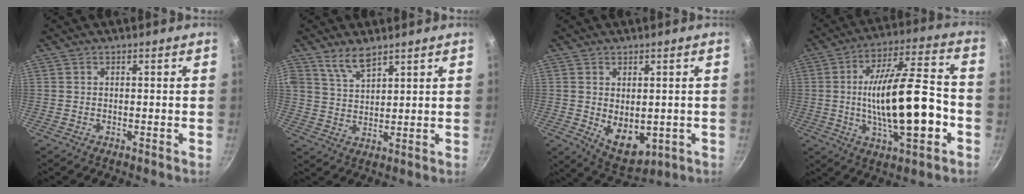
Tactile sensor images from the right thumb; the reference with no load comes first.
{"total": 5.4, "force": [4.1, 2.1, 2.8], "torque": [-0.047, -0.025, 0.086]}
{"total": 8.3, "force": [-0.5, 5.4, 6.3], "torque": [-0.078, -0.018, 0.014]}
{"total": 20.1, "force": [-3.5, 7.1, 18.5], "torque": [-0.290, 0.039, -0.052]}